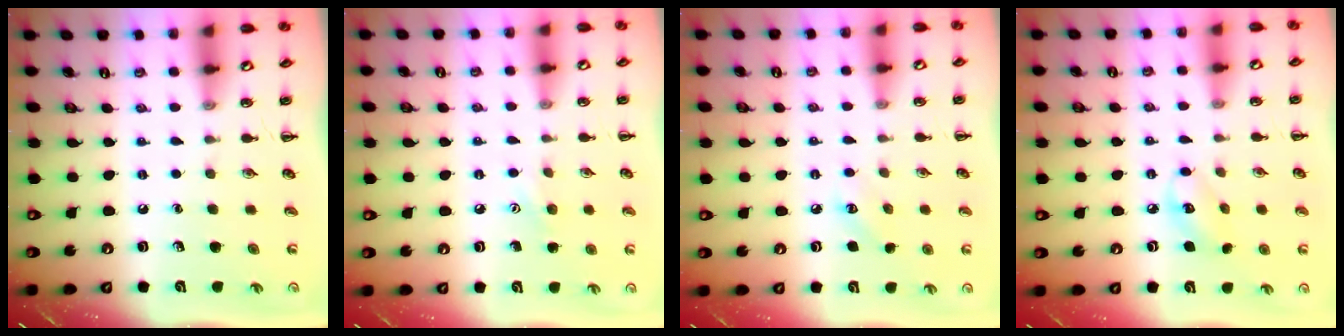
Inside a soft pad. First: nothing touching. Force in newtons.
{"total": 5.8, "press": 5.6, "slide": 1.5}
{"total": 3.8, "press": 3.7, "slide": 1.1}
{"total": 6.0, "press": 6.0, "slide": 0.6}